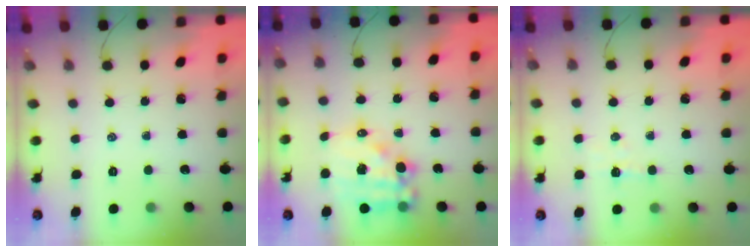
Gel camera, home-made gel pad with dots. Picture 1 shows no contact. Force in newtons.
{"total": 13.8, "press": 13.4, "slide": 3.3}
{"total": 3.5, "press": 3.4, "slide": 1.0}